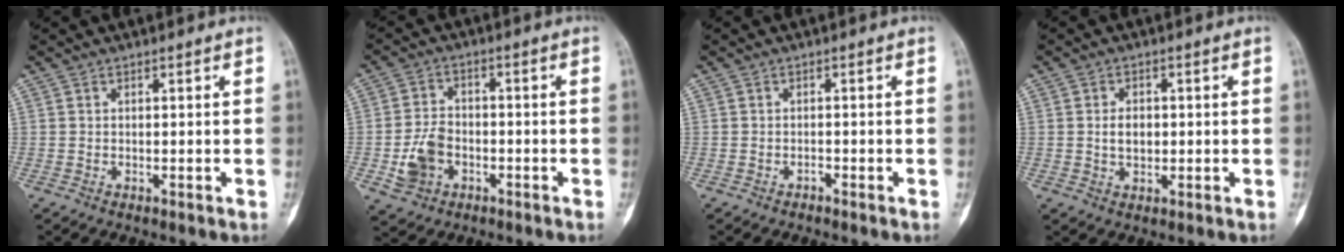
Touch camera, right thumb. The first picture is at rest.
{"total": 7.4, "force": [-2.3, 5.5, 4.3], "torque": [-0.077, 0.016, -0.039]}
{"total": 0.7, "force": [-0.6, 0.4, 0.1], "torque": [0.001, 0.004, -0.013]}
{"total": 3.5, "force": [0.1, 2.4, 2.5], "torque": [-0.033, 0.002, 0.002]}